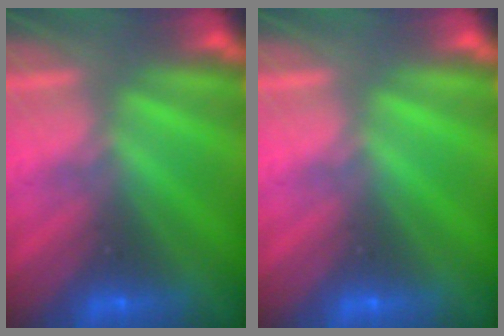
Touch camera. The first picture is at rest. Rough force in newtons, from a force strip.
{"total": 0.0}